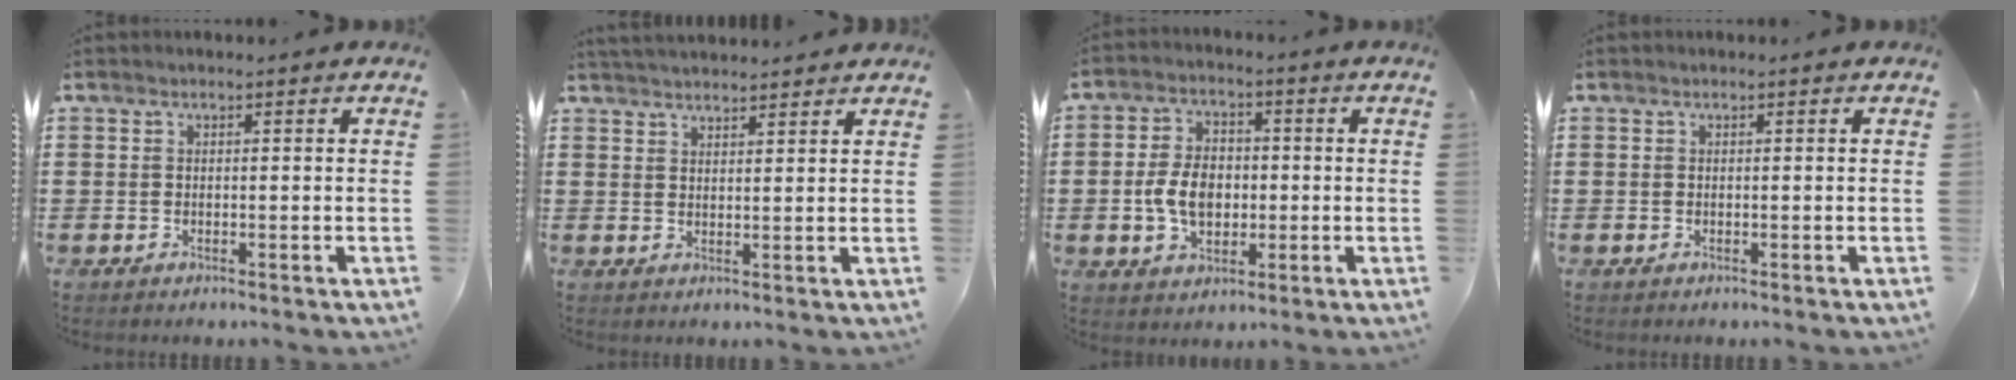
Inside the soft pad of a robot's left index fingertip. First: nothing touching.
{"total": 2.8, "force": [2.8, -0.1, 0.1], "torque": [-0.009, -0.005, 0.053]}
{"total": 7.0, "force": [-0.9, 4.7, 5.1], "torque": [-0.109, 0.002, -0.023]}
{"total": 0.0}